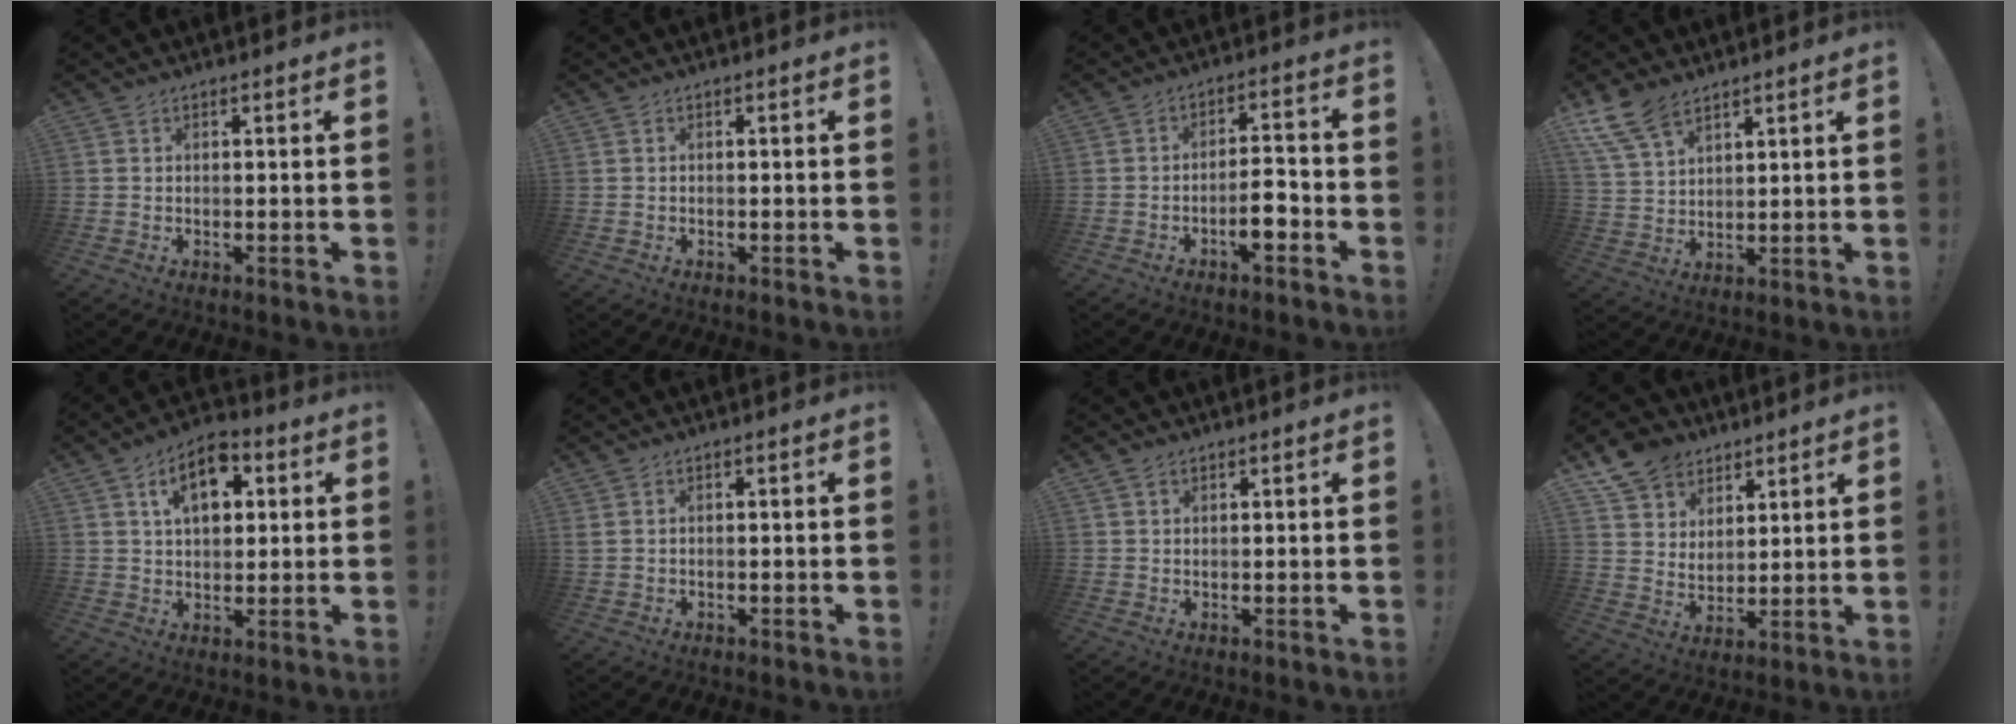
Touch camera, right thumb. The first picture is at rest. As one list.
[{"total": 0.0}, {"total": 7.2, "force": [-3.3, 2.4, 5.9], "torque": [-0.079, 0.019, -0.055]}, {"total": 10.2, "force": [7.4, 5.1, 4.9], "torque": [-0.105, -0.030, 0.147]}, {"total": 11.5, "force": [4.0, 7.2, 8.1], "torque": [-0.124, 0.006, 0.070]}, {"total": 0.8, "force": [0.4, 0.5, 0.5], "torque": [-0.011, 0.003, 0.007]}, {"total": 1.3, "force": [0.9, 0.6, 0.5], "torque": [-0.011, 0.000, 0.018]}, {"total": 11.0, "force": [7.7, 7.5, 2.3], "torque": [-0.052, -0.049, 0.153]}]